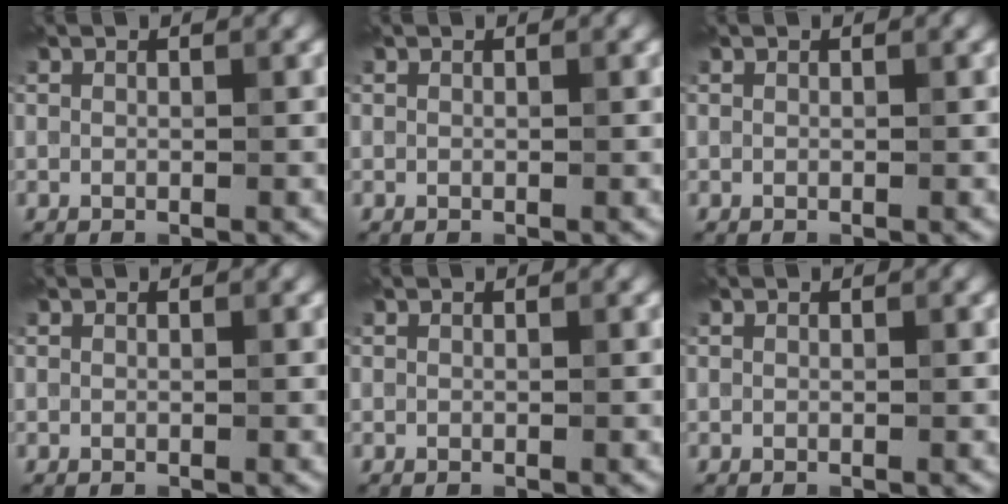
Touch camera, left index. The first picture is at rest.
{"total": 0.0}
{"total": 0.0}
{"total": 0.0}
{"total": 0.0}
{"total": 0.0}